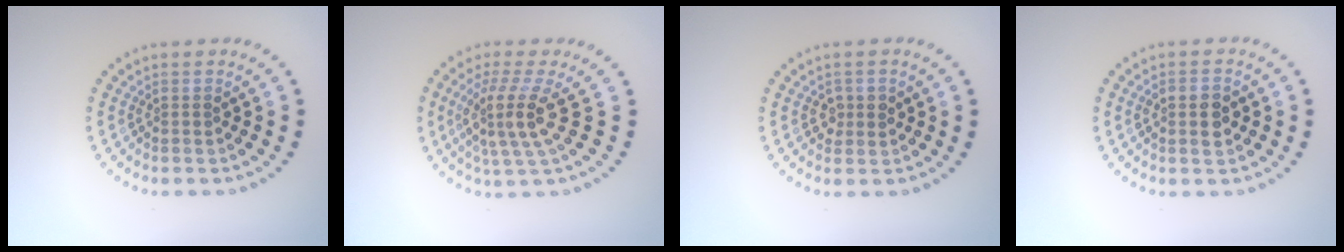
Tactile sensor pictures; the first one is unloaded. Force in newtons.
{"total": 4.2, "press": 3.2, "slide": 2.8}
{"total": 1.5, "press": 1.5, "slide": 0.3}
{"total": 2.2, "press": 2.2, "slide": 0.2}